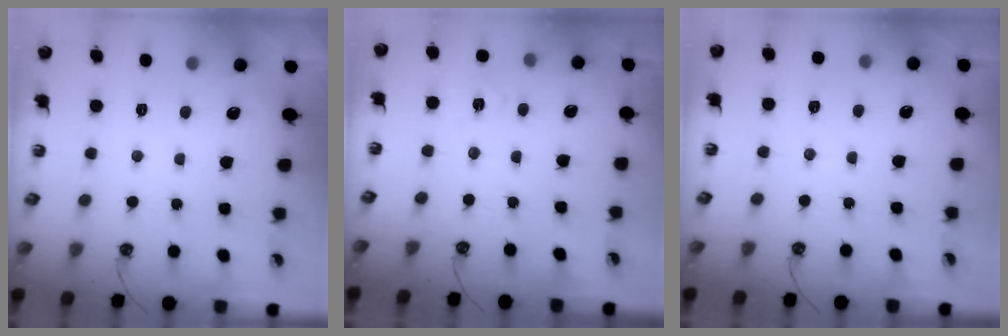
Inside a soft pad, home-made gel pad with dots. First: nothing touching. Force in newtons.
{"total": 4.2, "press": 4.2, "slide": 0.4}
{"total": 2.1, "press": 2.1, "slide": 0.3}